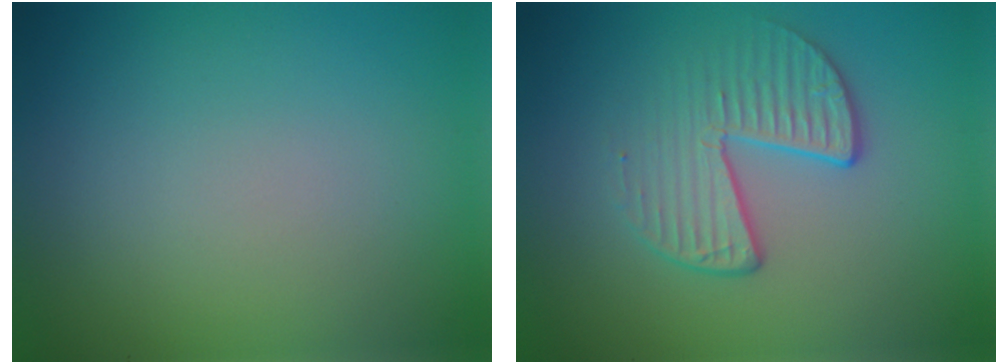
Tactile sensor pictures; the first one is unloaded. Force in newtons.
{"total": 3.4, "press": 2.8, "slide": 2.0}